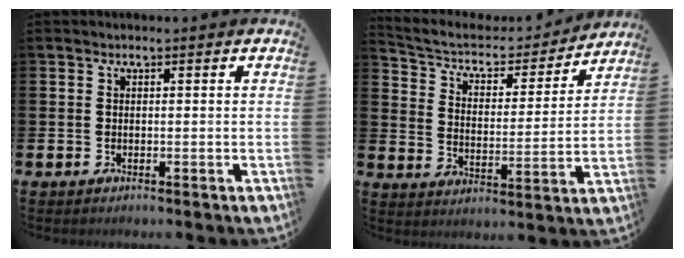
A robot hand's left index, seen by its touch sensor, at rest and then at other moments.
{"total": 6.1, "force": [5.6, 2.1, 1.4], "torque": [-0.066, -0.045, 0.091]}